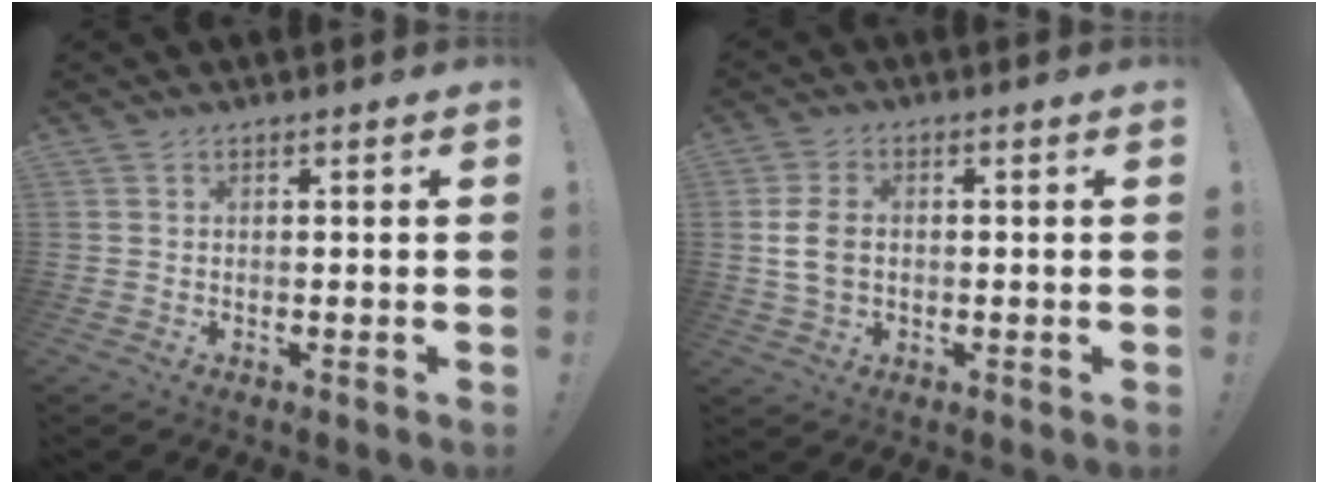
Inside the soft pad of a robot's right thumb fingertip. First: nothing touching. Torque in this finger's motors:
{"motor_torque": [-0.26, 0.23, 0.20, -0.14, 0.09]}